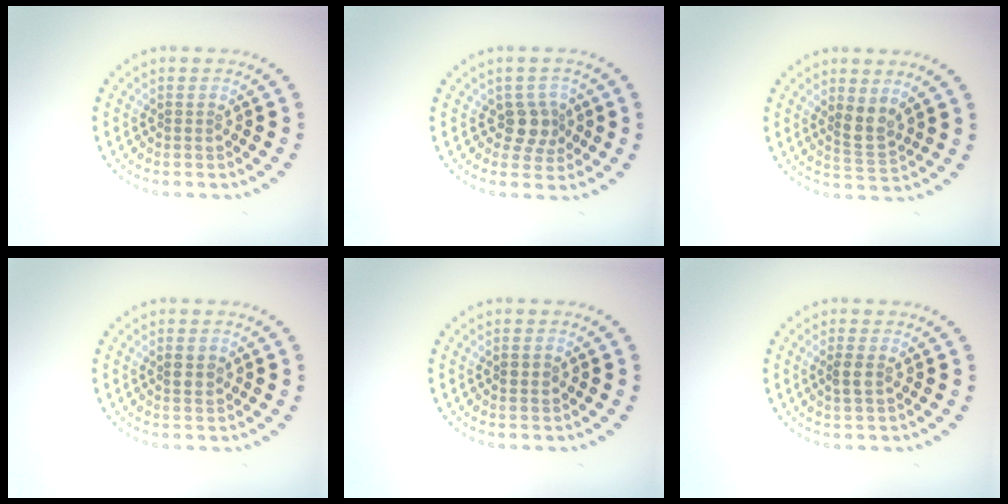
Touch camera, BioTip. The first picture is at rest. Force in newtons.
{"total": 2.6, "press": 2.0, "slide": 1.7}
{"total": 2.4, "press": 2.0, "slide": 1.2}
{"total": 1.2, "press": 1.2, "slide": 0.3}
{"total": 1.1, "press": 1.1, "slide": 0.1}
{"total": 1.4, "press": 1.4, "slide": 0.3}